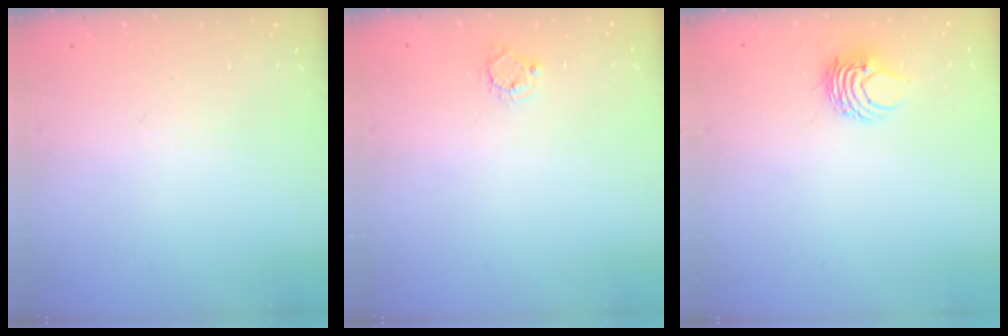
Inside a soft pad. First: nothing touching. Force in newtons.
{"total": 4.4, "press": 4.4, "slide": 0.4}
{"total": 6.0, "press": 6.0, "slide": 0.5}